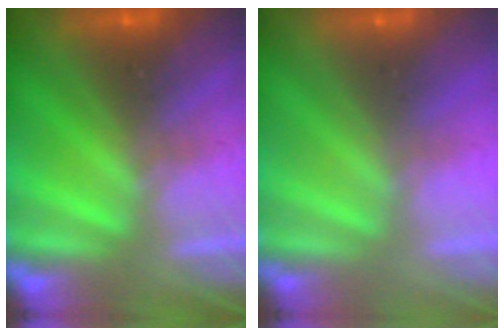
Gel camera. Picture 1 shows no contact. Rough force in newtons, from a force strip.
{"total": 2.9}